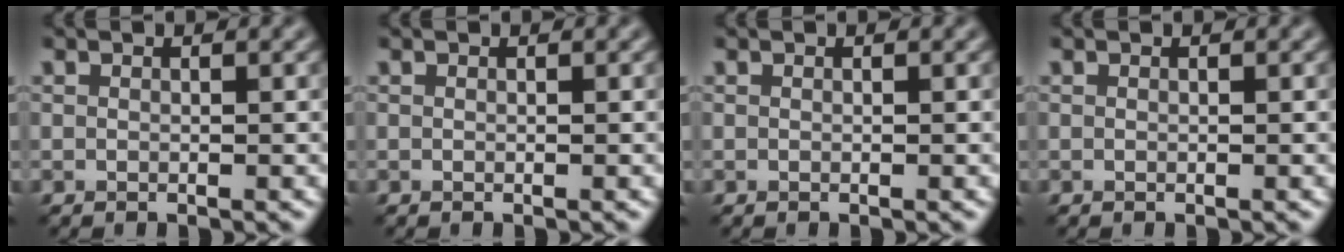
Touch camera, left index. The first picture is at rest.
{"total": 0.0}
{"total": 0.0}
{"total": 0.0}